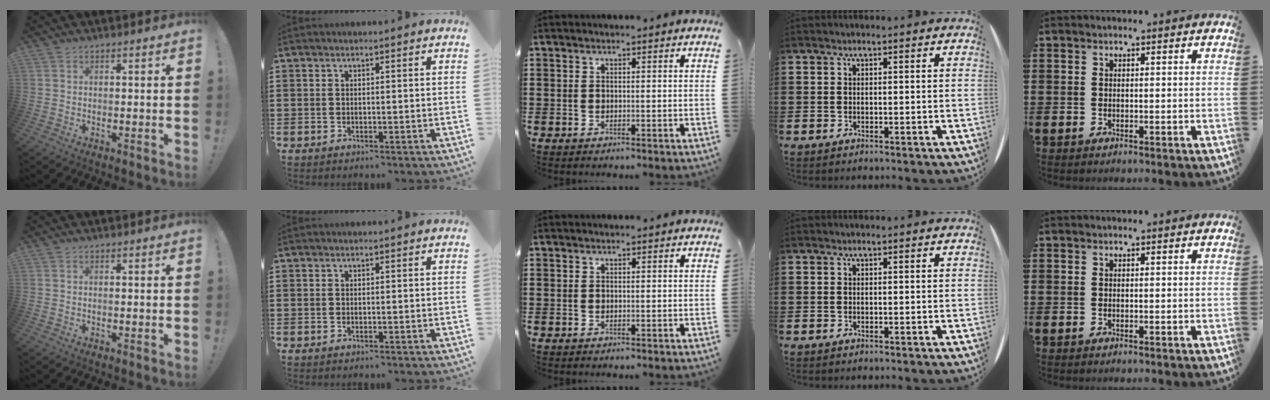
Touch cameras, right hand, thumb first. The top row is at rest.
{}